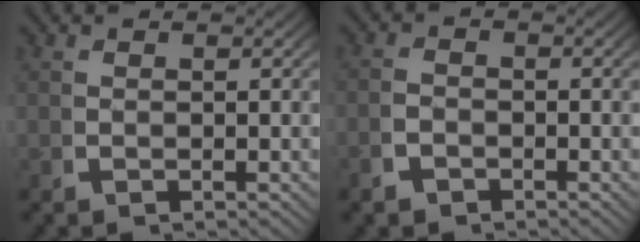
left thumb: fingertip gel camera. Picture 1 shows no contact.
{"total": 1.8, "force": [-1.4, 1.1, 0.5], "torque": [-0.013, -0.010, -0.024]}